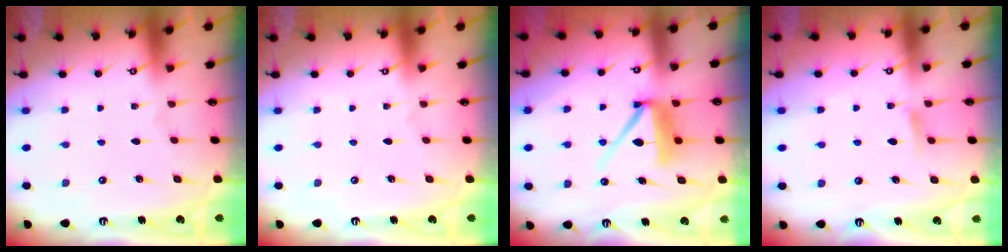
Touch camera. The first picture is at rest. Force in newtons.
{"total": 0.0}
{"total": 9.9, "press": 9.8, "slide": 1.0}
{"total": 5.5, "press": 5.4, "slide": 0.8}